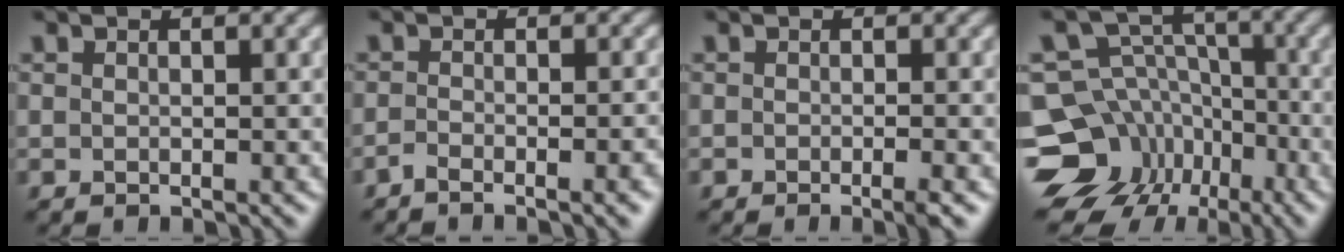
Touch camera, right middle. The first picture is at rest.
{"total": 4.1, "force": [-2.5, 1.1, 3.1], "torque": [-0.045, -0.010, -0.046]}
{"total": 1.4, "force": [-0.8, 0.1, 1.1], "torque": [-0.015, -0.004, -0.013]}
{"total": 13.1, "force": [-8.1, 9.7, 3.4], "torque": [-0.078, -0.016, -0.137]}